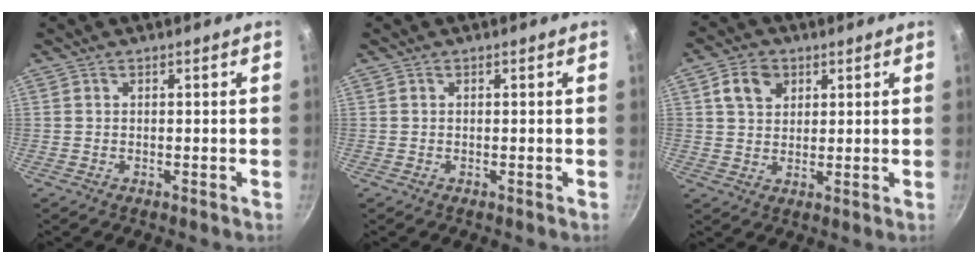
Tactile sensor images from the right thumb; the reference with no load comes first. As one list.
[{"total": 0.0}, {"total": 6.4, "force": [2.6, 4.9, 3.3], "torque": [-0.040, 0.001, 0.042]}]